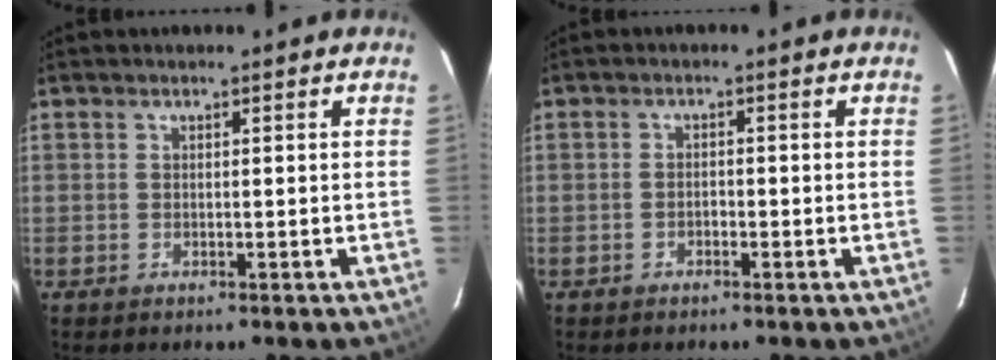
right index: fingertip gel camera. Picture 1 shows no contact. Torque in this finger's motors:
{"motor_torque": [-0.25, -0.03, 0.03, -0.01]}